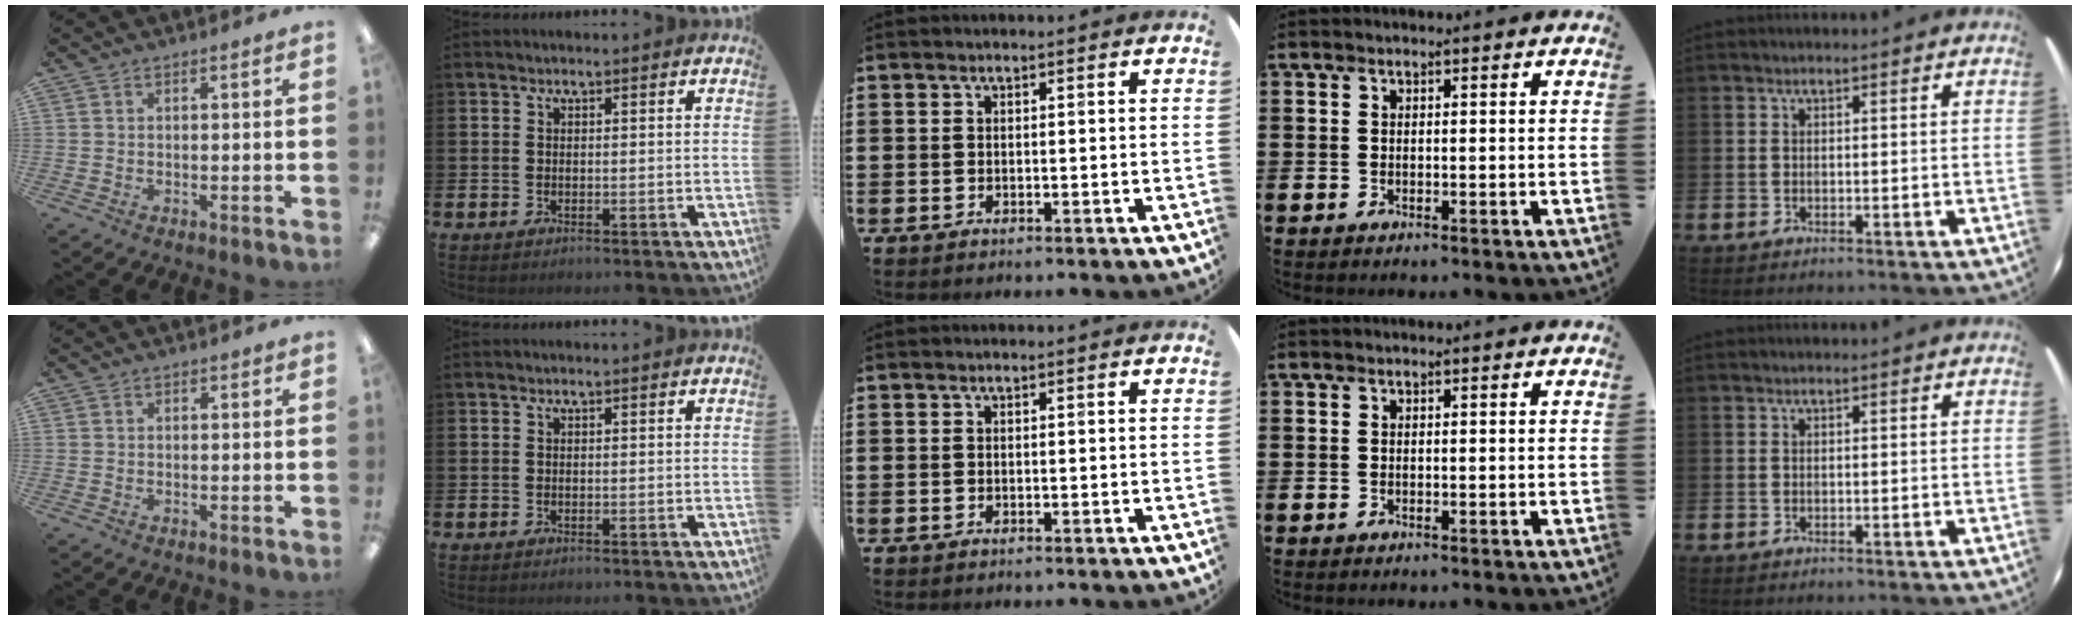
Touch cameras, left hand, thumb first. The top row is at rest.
{}